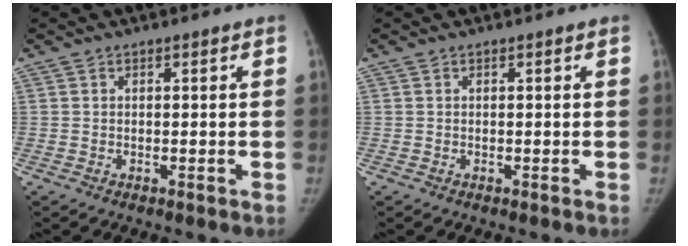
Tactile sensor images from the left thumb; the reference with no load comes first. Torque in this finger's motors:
{"motor_torque": [0.00, 0.00, 0.01, -0.01, 0.00]}